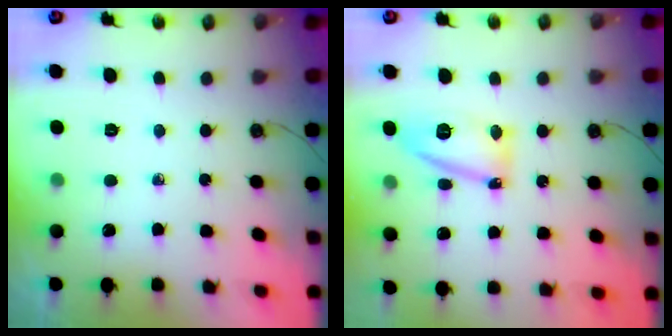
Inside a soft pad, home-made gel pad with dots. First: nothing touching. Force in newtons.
{"total": 12.5, "press": 12.4, "slide": 1.1}